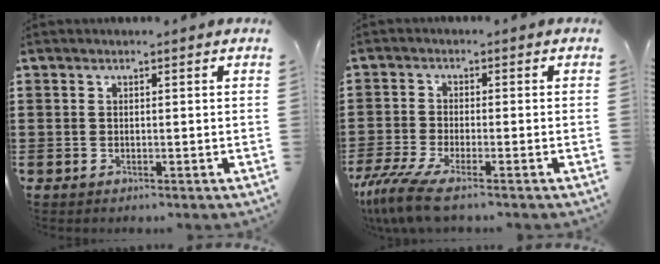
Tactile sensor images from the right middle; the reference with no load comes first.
{"total": 5.8, "force": [-4.3, 0.8, 3.8], "torque": [-0.098, -0.024, -0.086]}